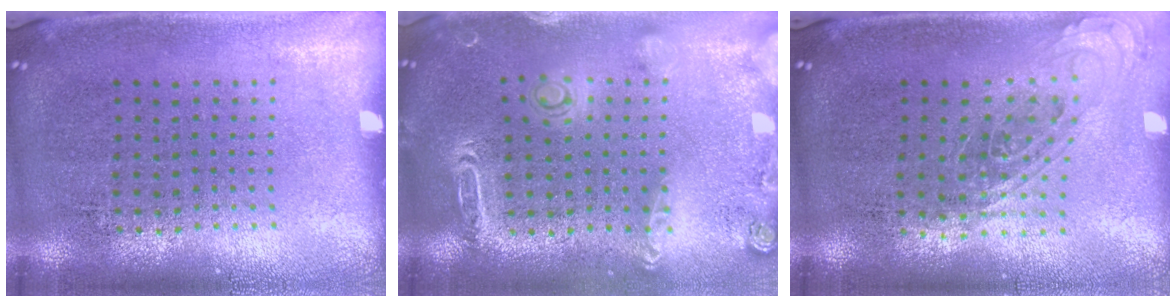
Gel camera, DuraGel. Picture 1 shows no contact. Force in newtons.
{"total": 2.0, "press": 1.9, "slide": 0.5}
{"total": 0.7, "press": 0.7, "slide": 0.2}